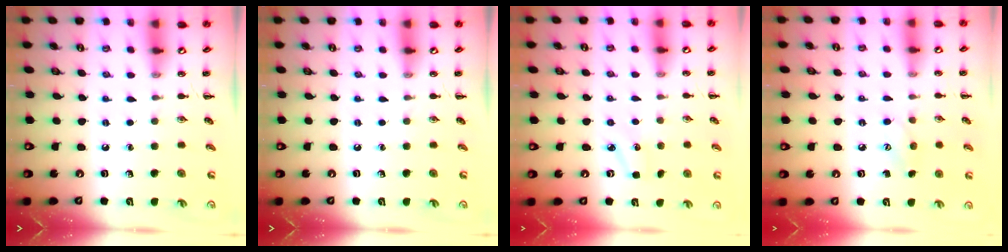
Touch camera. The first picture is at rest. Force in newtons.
{"total": 0.0}
{"total": 4.6, "press": 4.3, "slide": 1.4}
{"total": 6.7, "press": 6.5, "slide": 1.6}